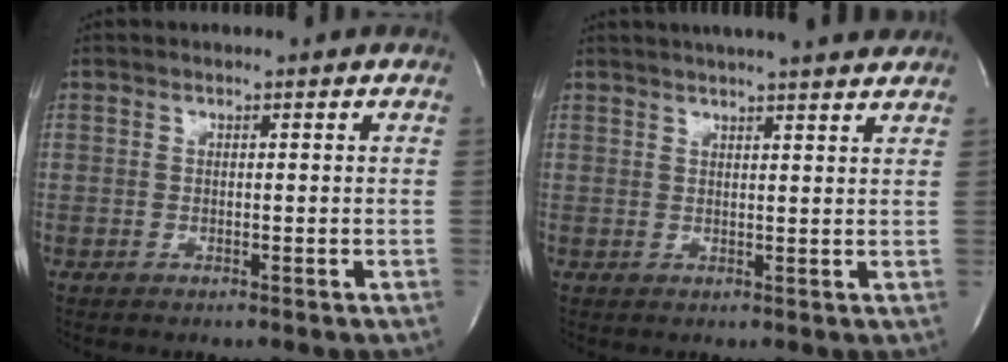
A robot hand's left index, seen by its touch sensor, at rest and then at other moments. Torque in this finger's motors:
{"motor_torque": [-0.10, -0.01, 0.46, 0.10]}